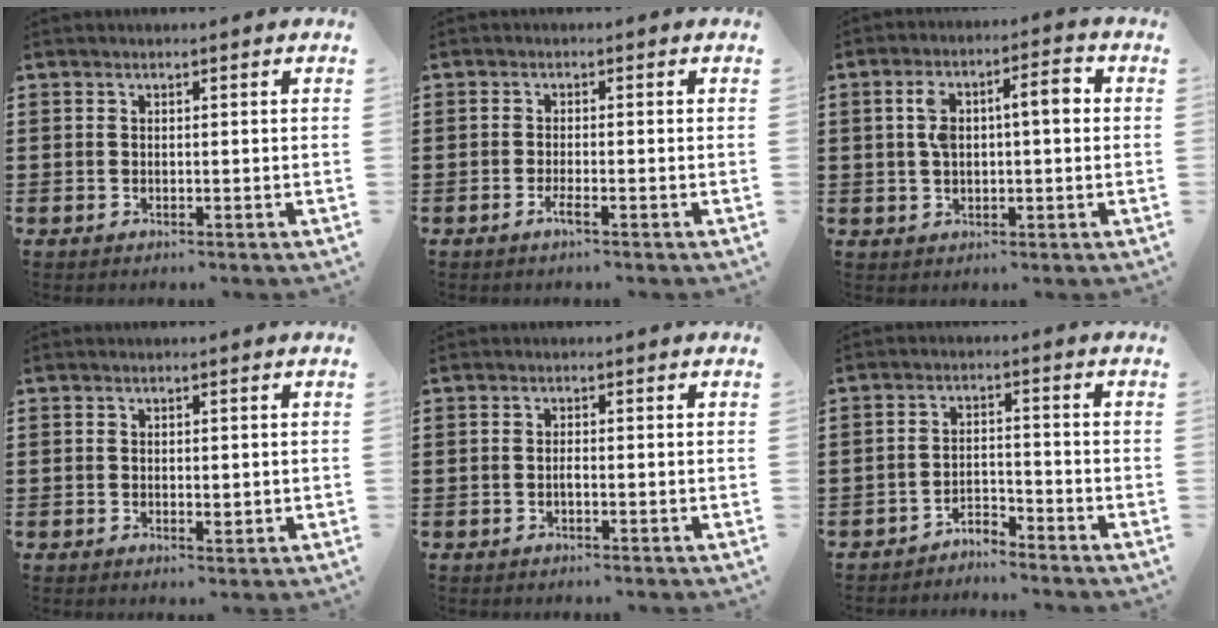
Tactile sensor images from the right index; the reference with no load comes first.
{"total": 1.8, "force": [-1.1, 0.2, 1.4], "torque": [-0.031, -0.004, -0.022]}
{"total": 6.6, "force": [0.8, 2.6, 6.0], "torque": [-0.117, 0.014, 0.010]}
{"total": 1.0, "force": [0.0, 0.6, 0.8], "torque": [-0.014, 0.005, 0.000]}
{"total": 0.9, "force": [-0.4, 0.0, 0.9], "torque": [-0.019, -0.007, -0.004]}
{"total": 3.2, "force": [-3.2, 0.2, -0.1], "torque": [-0.006, 0.003, -0.067]}